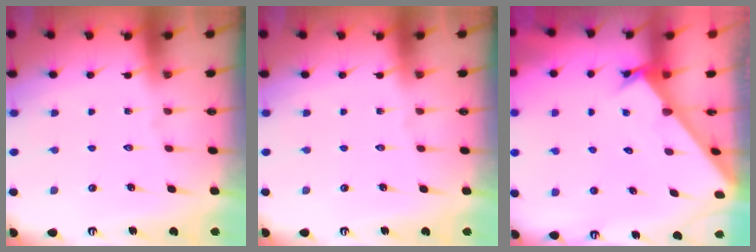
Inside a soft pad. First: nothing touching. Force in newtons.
{"total": 0.0}
{"total": 2.4, "press": 2.4, "slide": 0.1}